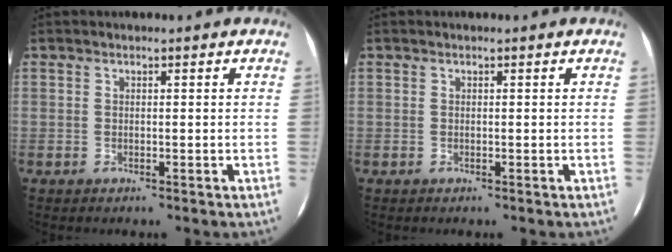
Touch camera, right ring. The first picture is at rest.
{"total": 0.0}